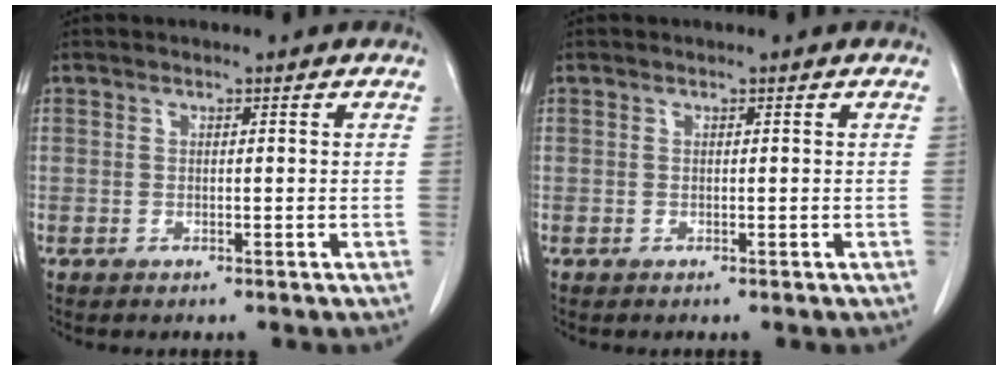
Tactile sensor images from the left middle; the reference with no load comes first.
{"total": 0.0}